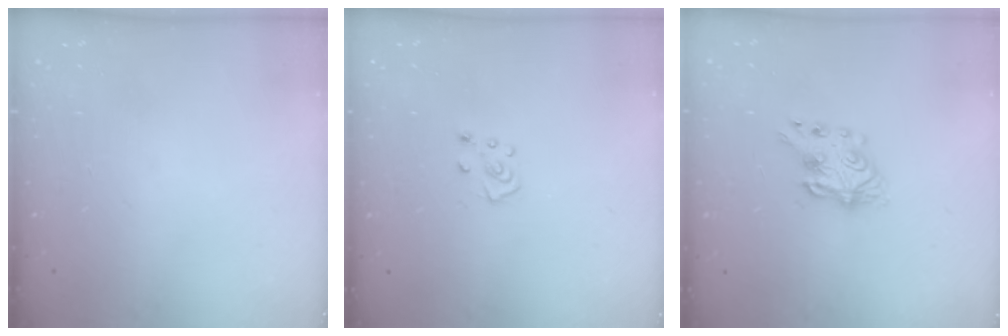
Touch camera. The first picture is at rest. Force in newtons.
{"total": 4.6, "press": 4.6, "slide": 0.5}
{"total": 6.9, "press": 6.9, "slide": 0.3}